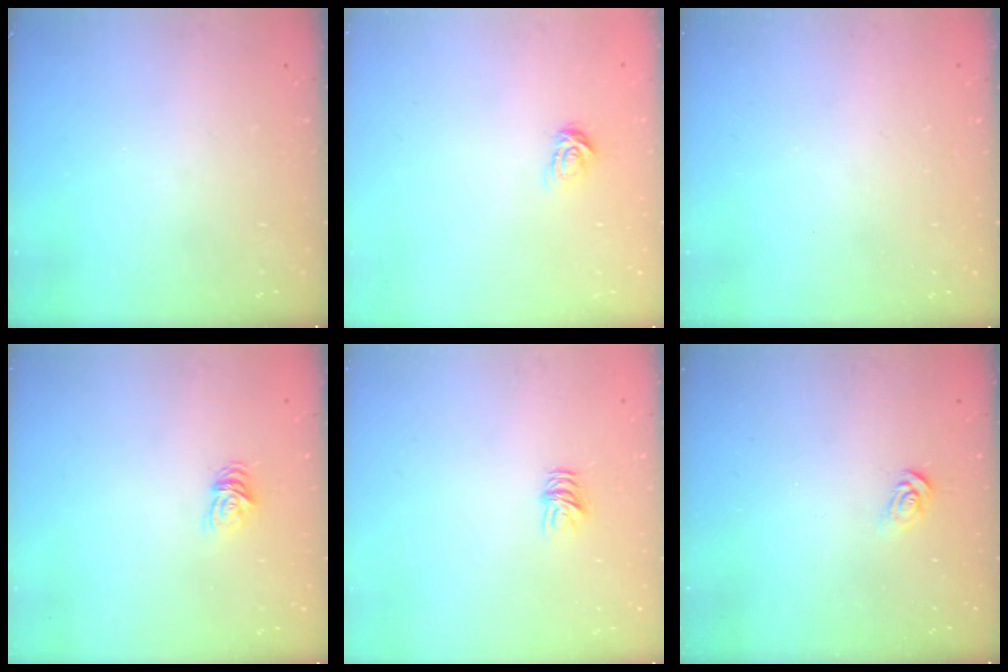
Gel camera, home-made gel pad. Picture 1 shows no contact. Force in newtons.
{"total": 3.8, "press": 3.8, "slide": 0.4}
{"total": 0.0}
{"total": 5.5, "press": 5.4, "slide": 0.6}
{"total": 4.4, "press": 4.4, "slide": 0.3}
{"total": 3.7, "press": 3.7, "slide": 0.2}